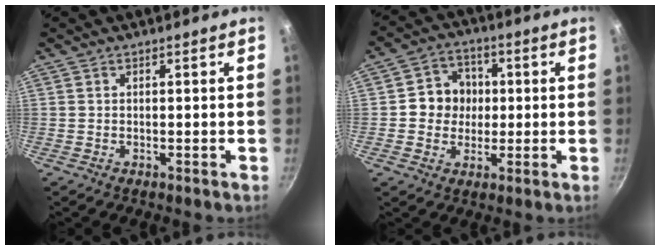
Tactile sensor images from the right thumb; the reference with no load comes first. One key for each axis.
{"total": 8.0, "fx": 0.4, "fy": 7.4, "fz": 3.1, "tx": -0.009, "ty": 0.009, "tz": -0.007}